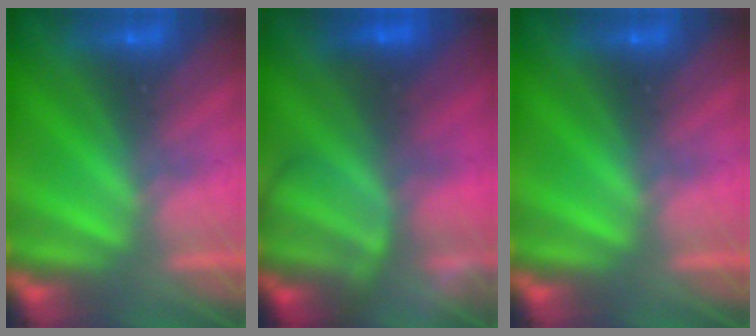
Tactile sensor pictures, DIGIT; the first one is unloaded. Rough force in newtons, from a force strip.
{"total": 7.2}
{"total": 0.0}